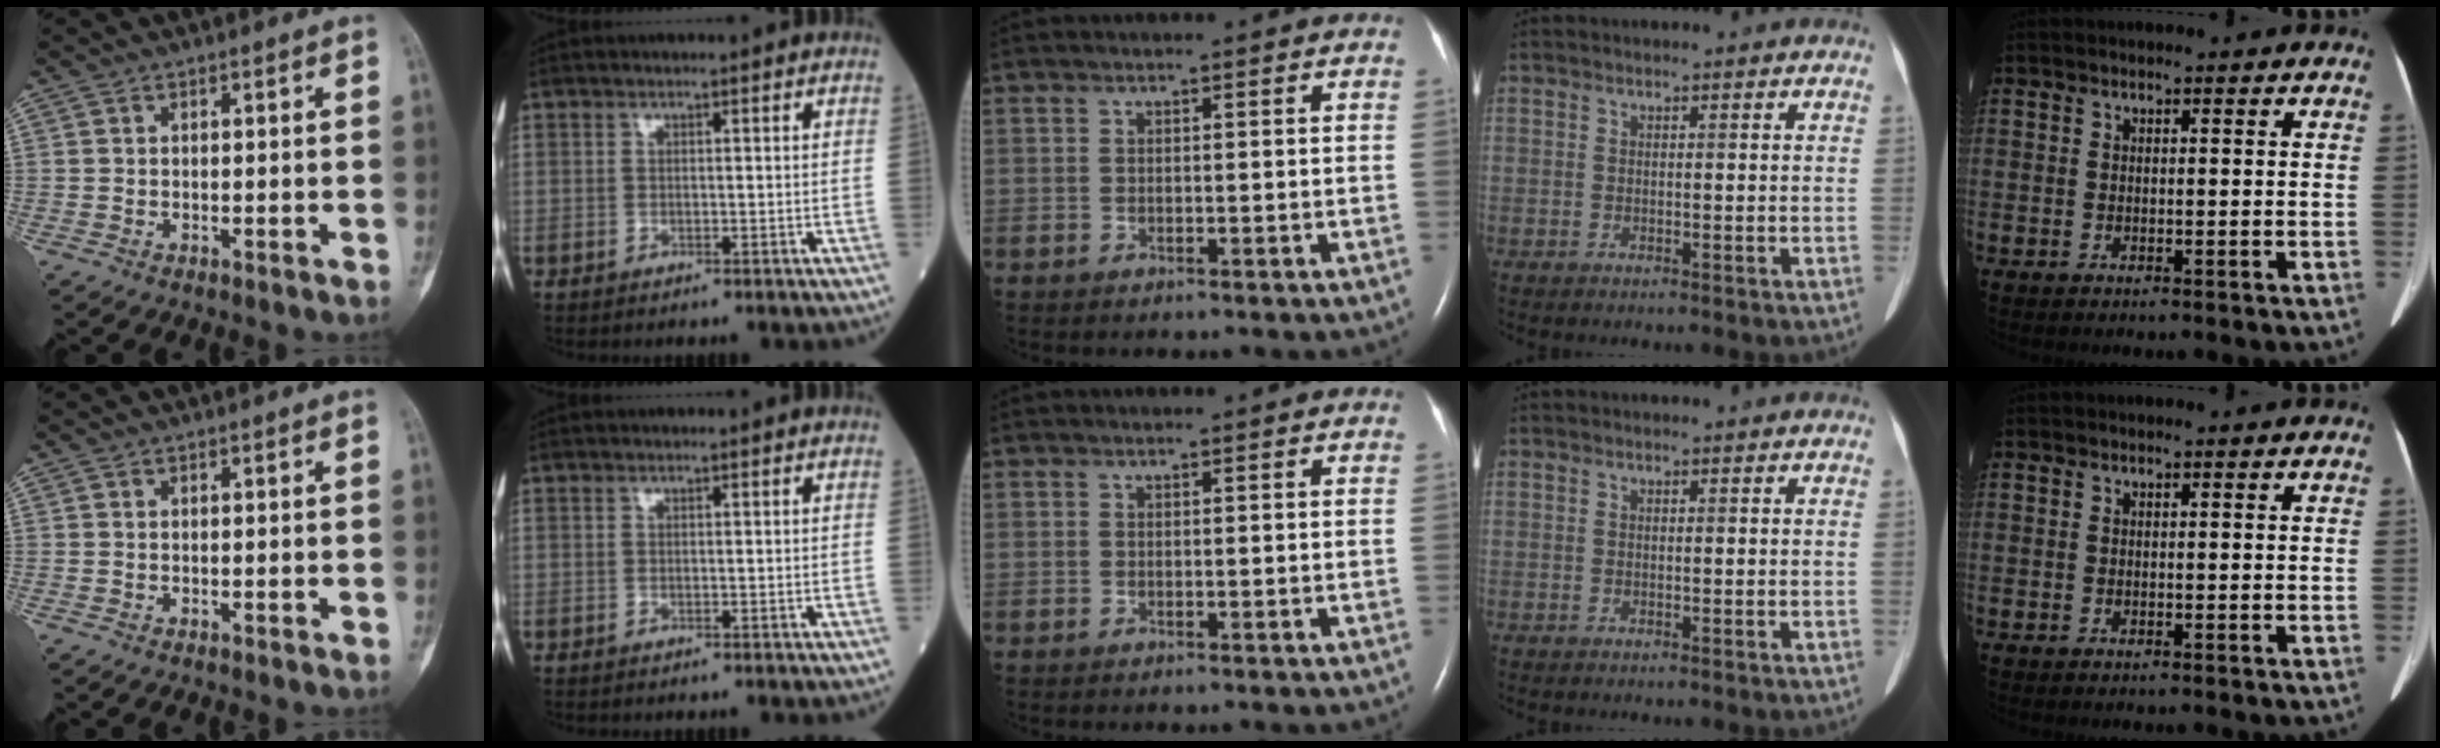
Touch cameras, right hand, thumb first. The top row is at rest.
{}